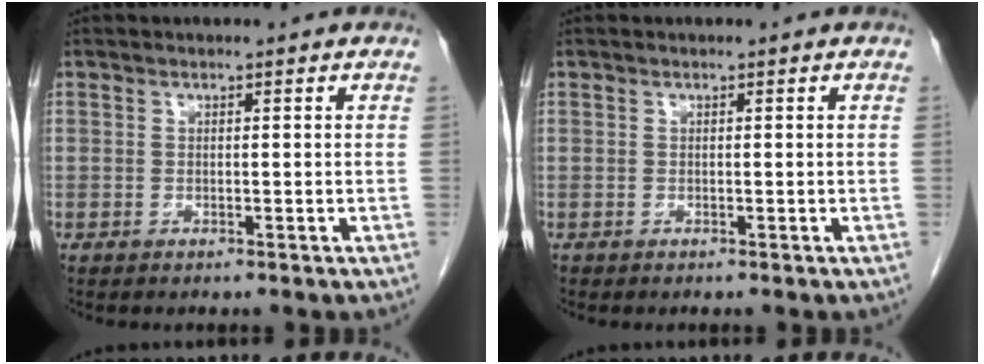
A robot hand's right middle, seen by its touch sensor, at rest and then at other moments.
{"total": 0.0}